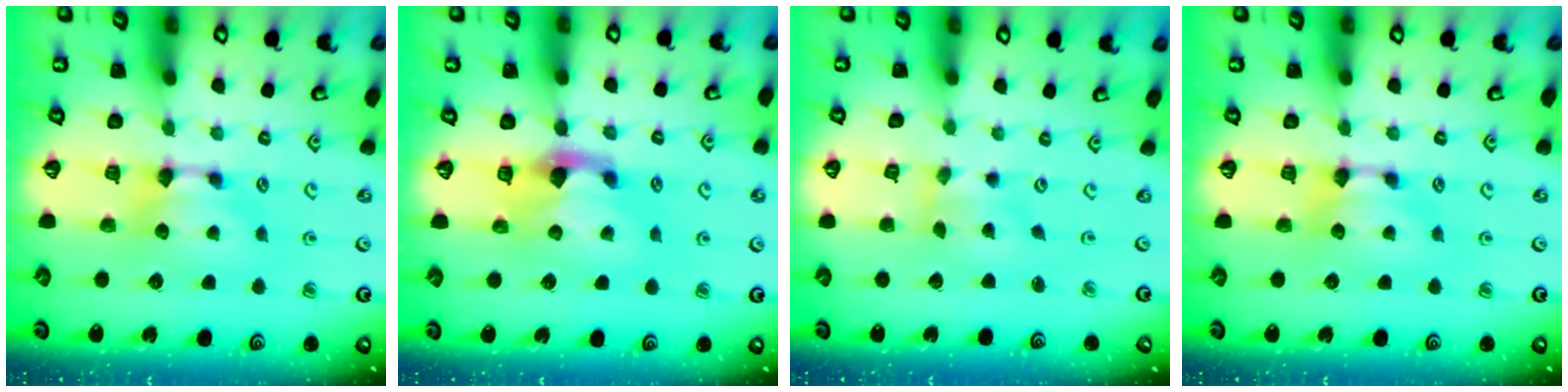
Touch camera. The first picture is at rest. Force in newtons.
{"total": 2.3, "press": 2.1, "slide": 0.8}
{"total": 2.0, "press": 1.7, "slide": 1.0}
{"total": 0.0}